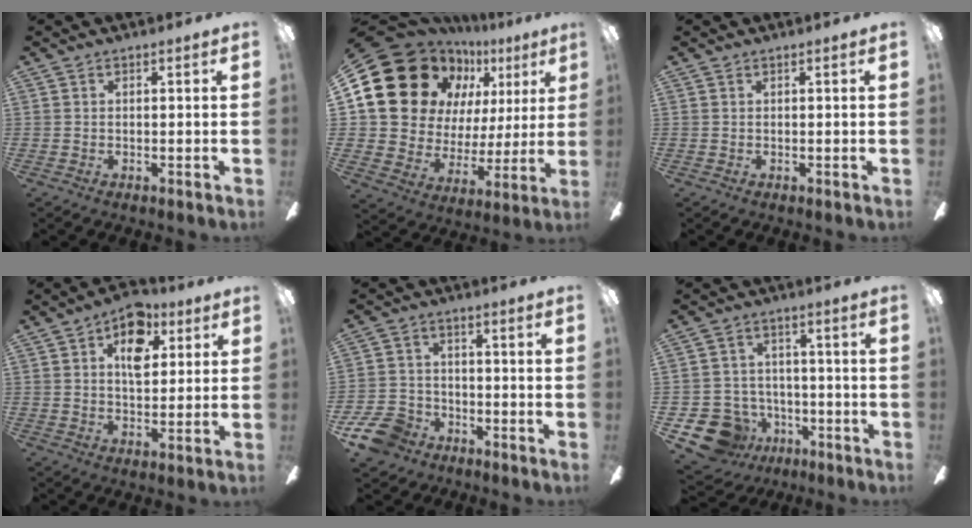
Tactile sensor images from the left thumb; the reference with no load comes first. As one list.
[{"total": 23.2, "force": [11.7, 16.8, 10.8], "torque": [-0.197, -0.075, 0.233]}, {"total": 0.0}, {"total": 11.4, "force": [4.7, 7.0, 7.7], "torque": [-0.094, -0.006, 0.077]}, {"total": 9.5, "force": [-6.1, 6.4, 3.4], "torque": [-0.088, 0.038, -0.114]}, {"total": 11.2, "force": [-6.2, 8.5, 4.0], "torque": [-0.109, 0.043, -0.106]}]